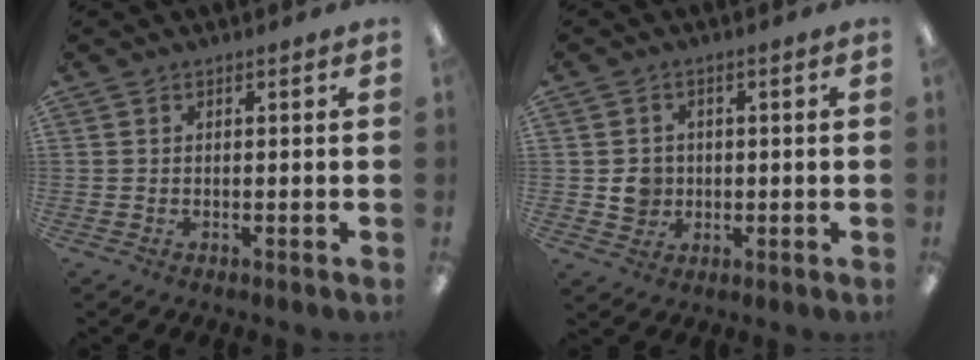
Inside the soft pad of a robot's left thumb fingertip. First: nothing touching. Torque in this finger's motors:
{"motor_torque": [-0.07, 0.08, 0.03, -0.04, 0.00]}